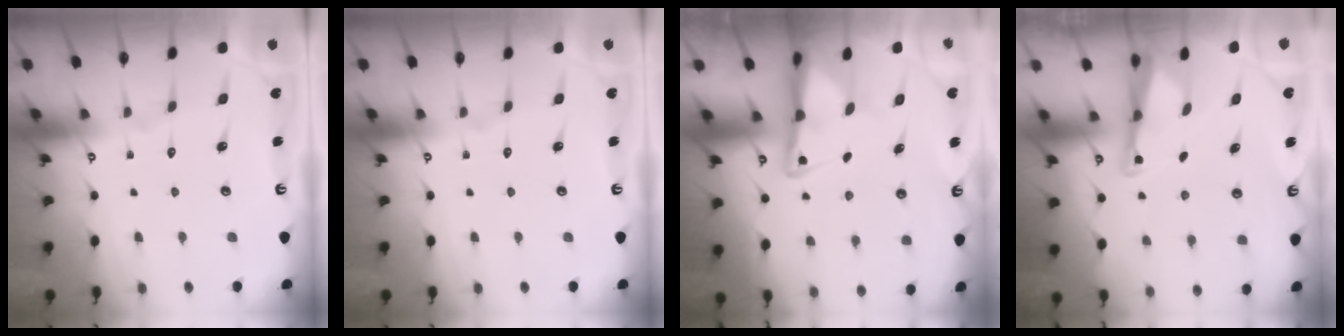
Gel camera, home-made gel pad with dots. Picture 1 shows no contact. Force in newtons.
{"total": 0.0}
{"total": 4.4, "press": 4.2, "slide": 1.1}
{"total": 3.0, "press": 3.0, "slide": 0.2}